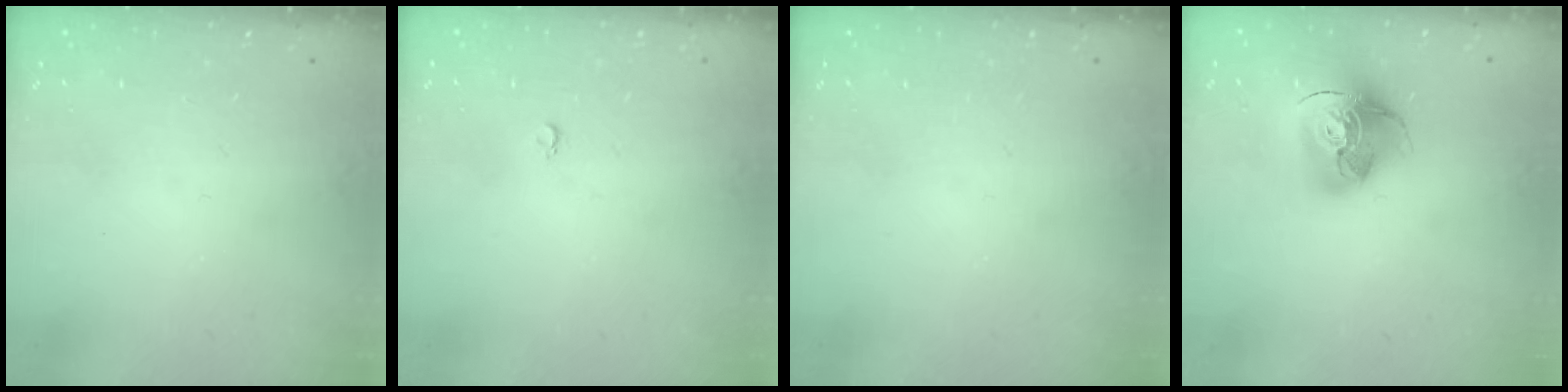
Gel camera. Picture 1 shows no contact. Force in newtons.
{"total": 2.6, "press": 2.6, "slide": 0.3}
{"total": 0.0}
{"total": 15.5, "press": 15.4, "slide": 1.7}